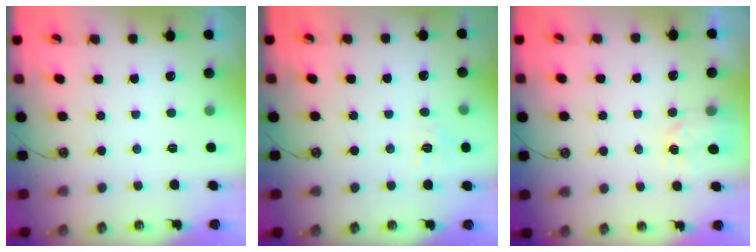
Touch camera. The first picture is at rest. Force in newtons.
{"total": 6.7, "press": 6.6, "slide": 0.6}
{"total": 3.0, "press": 3.0, "slide": 0.3}